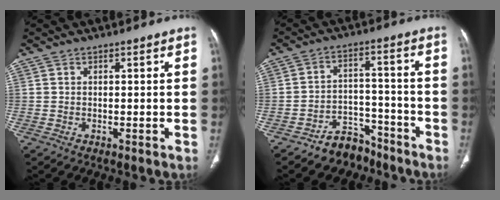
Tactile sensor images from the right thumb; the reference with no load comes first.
{"total": 7.4, "force": [-5.8, 4.3, 1.6], "torque": [0.005, 0.066, -0.095]}